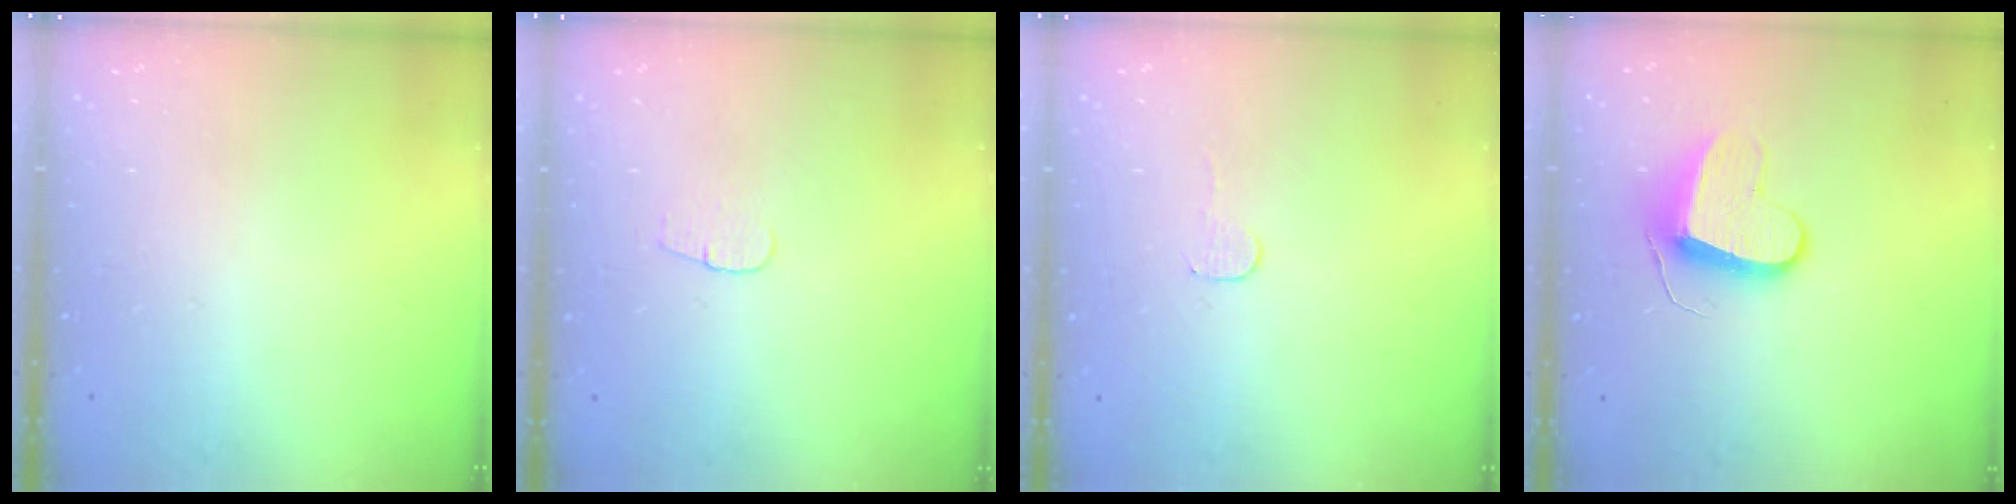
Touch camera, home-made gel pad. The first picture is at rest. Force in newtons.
{"total": 3.6, "press": 3.6, "slide": 0.4}
{"total": 2.8, "press": 2.8, "slide": 0.2}
{"total": 9.9, "press": 9.8, "slide": 0.8}